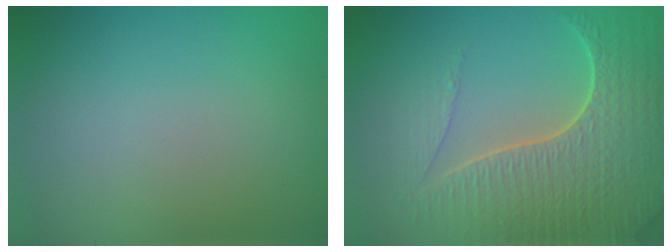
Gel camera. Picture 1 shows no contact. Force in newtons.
{"total": 7.4, "press": 5.5, "slide": 5.0}